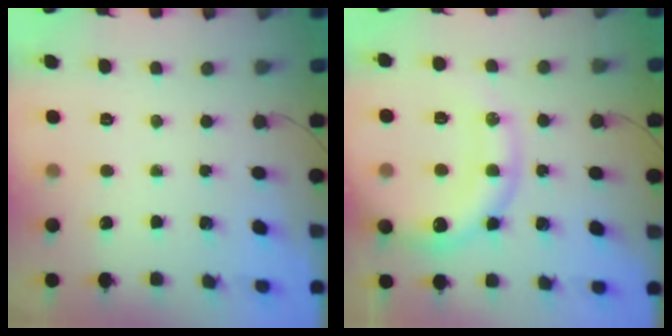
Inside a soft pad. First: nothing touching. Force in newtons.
{"total": 16.7, "press": 16.4, "slide": 2.8}